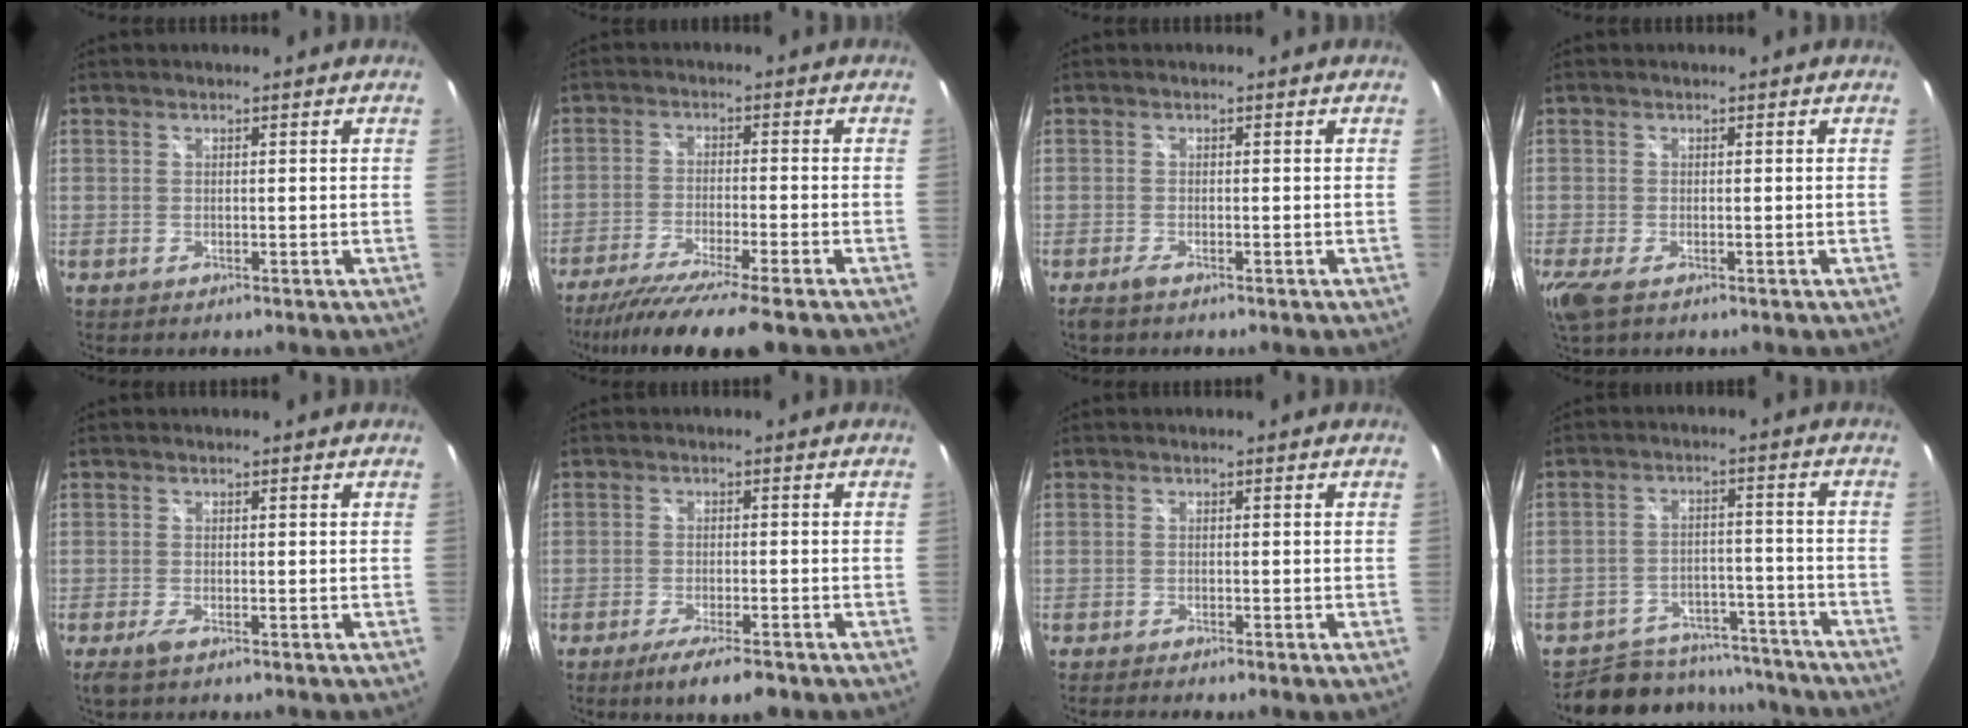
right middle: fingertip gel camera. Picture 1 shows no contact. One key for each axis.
{"total": 13.1, "fx": -10.8, "fy": -0.1, "fz": 7.4, "tx": -0.151, "ty": -0.042, "tz": -0.179}
{"total": 1.7, "fx": -1.3, "fy": 0.3, "fz": 1.1, "tx": -0.023, "ty": -0.006, "tz": -0.025}
{"total": 3.7, "fx": -2.0, "fy": 0.9, "fz": 3.0, "tx": -0.062, "ty": -0.016, "tz": -0.033}
{"total": 2.1, "fx": -1.3, "fy": 0.4, "fz": 1.6, "tx": -0.033, "ty": -0.008, "tz": -0.023}
{"total": 6.8, "fx": -5.0, "fy": 1.0, "fz": 4.5, "tx": -0.094, "ty": -0.021, "tz": -0.082}
{"total": 2.7, "fx": -2.2, "fy": -0.1, "fz": 1.6, "tx": -0.029, "ty": -0.016, "tz": -0.035}
{"total": 16.4, "fx": -14.1, "fy": 7.2, "fz": 4.2, "tx": -0.102, "ty": 0.021, "tz": -0.179}